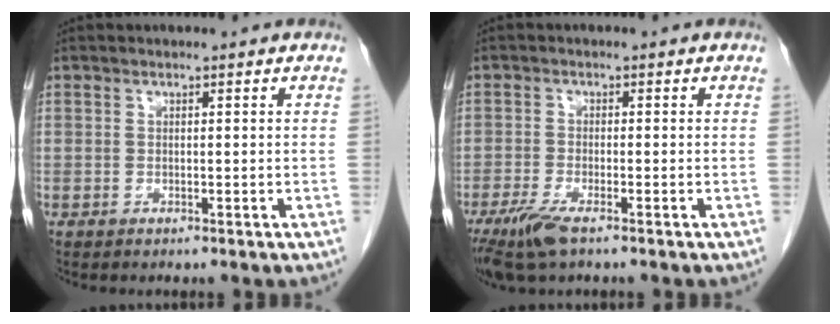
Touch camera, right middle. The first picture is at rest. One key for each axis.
{"total": 5.4, "fx": -3.6, "fy": 0.9, "fz": 3.9, "tx": -0.082, "ty": -0.015, "tz": -0.066}